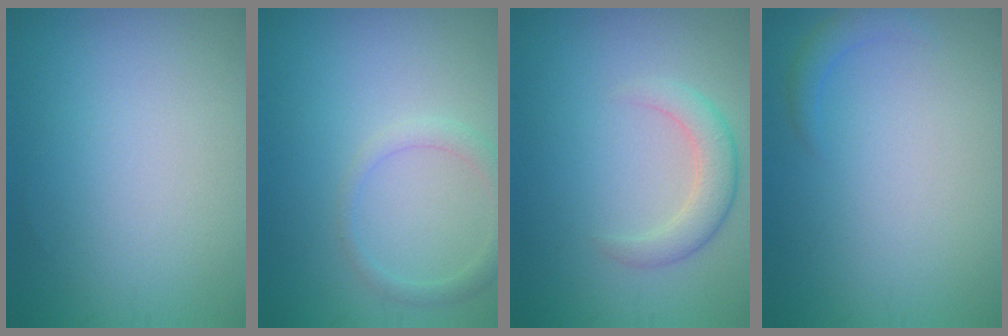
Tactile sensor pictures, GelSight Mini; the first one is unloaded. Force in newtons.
{"total": 1.9, "press": 1.9, "slide": 0.1}
{"total": 2.9, "press": 2.9, "slide": 0.2}
{"total": 1.2, "press": 1.2, "slide": 0.1}